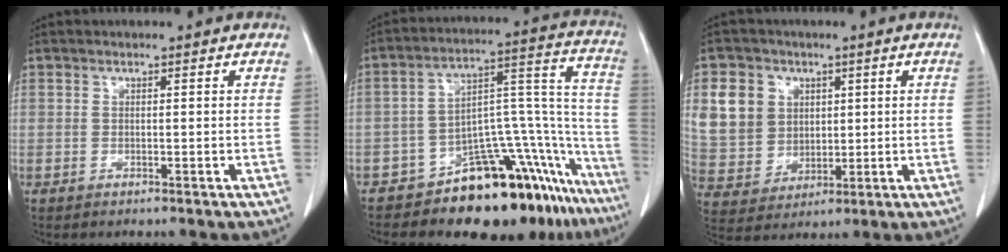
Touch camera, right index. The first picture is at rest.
{"total": 20.3, "force": [-16.1, 6.2, 10.7], "torque": [-0.044, 0.077, -0.225]}
{"total": 10.1, "force": [3.4, 8.8, 3.5], "torque": [-0.094, 0.021, 0.076]}